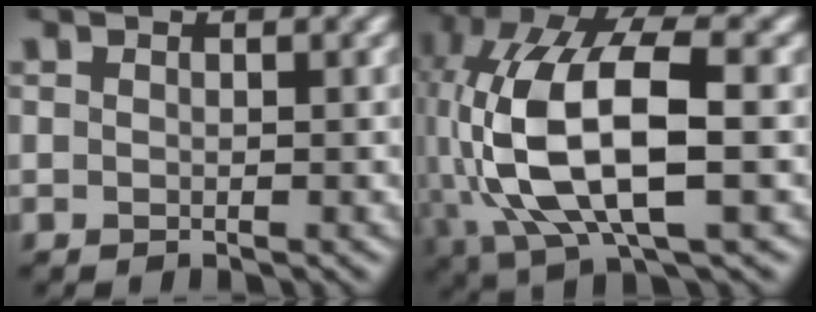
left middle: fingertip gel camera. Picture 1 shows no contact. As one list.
[{"total": 12.6, "force": [-0.8, 5.6, 11.3], "torque": [-0.235, 0.007, -0.015]}]